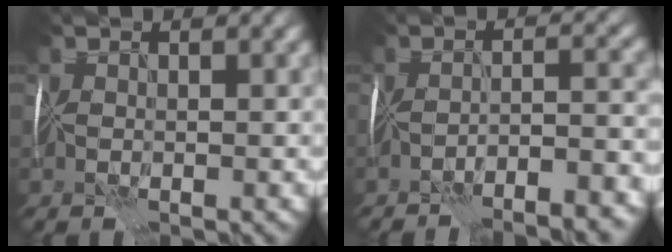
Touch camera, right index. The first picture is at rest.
{"total": 6.7, "force": [-5.7, 0.4, 3.5], "torque": [-0.041, 0.008, -0.071]}